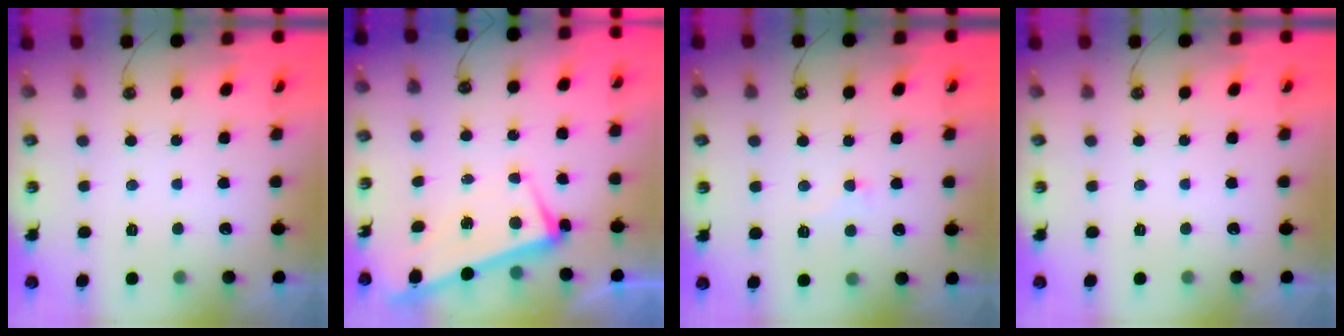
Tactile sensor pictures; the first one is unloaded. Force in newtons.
{"total": 4.0, "press": 3.9, "slide": 1.0}
{"total": 2.7, "press": 2.6, "slide": 0.8}
{"total": 0.0}